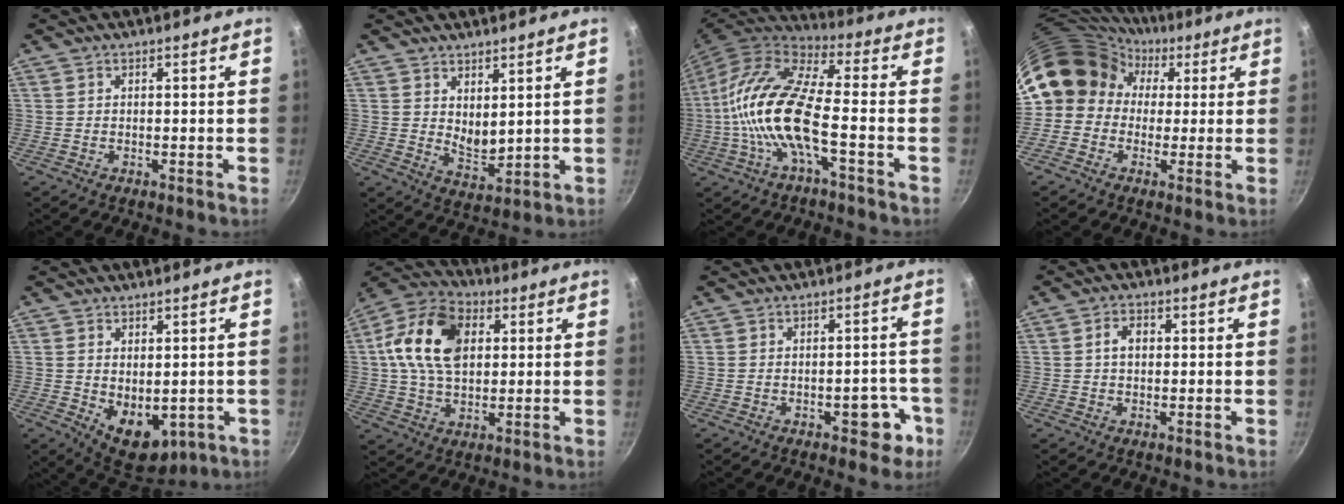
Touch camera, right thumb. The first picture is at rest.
{"total": 5.4, "force": [2.7, 2.6, 3.8], "torque": [-0.051, -0.030, 0.053]}
{"total": 17.7, "force": [-3.6, 6.3, 16.1], "torque": [-0.317, 0.037, -0.087]}
{"total": 11.9, "force": [2.3, 10.7, 4.7], "torque": [-0.052, 0.027, 0.017]}
{"total": 9.7, "force": [-1.1, 6.4, 7.1], "torque": [-0.080, -0.018, 0.006]}
{"total": 17.1, "force": [3.5, 11.3, 12.3], "torque": [-0.205, 0.012, 0.047]}
{"total": 6.3, "force": [-2.9, 3.5, 4.5], "torque": [-0.019, 0.026, -0.032]}
{"total": 3.3, "force": [0.5, 2.3, 2.3], "torque": [-0.026, 0.009, 0.004]}